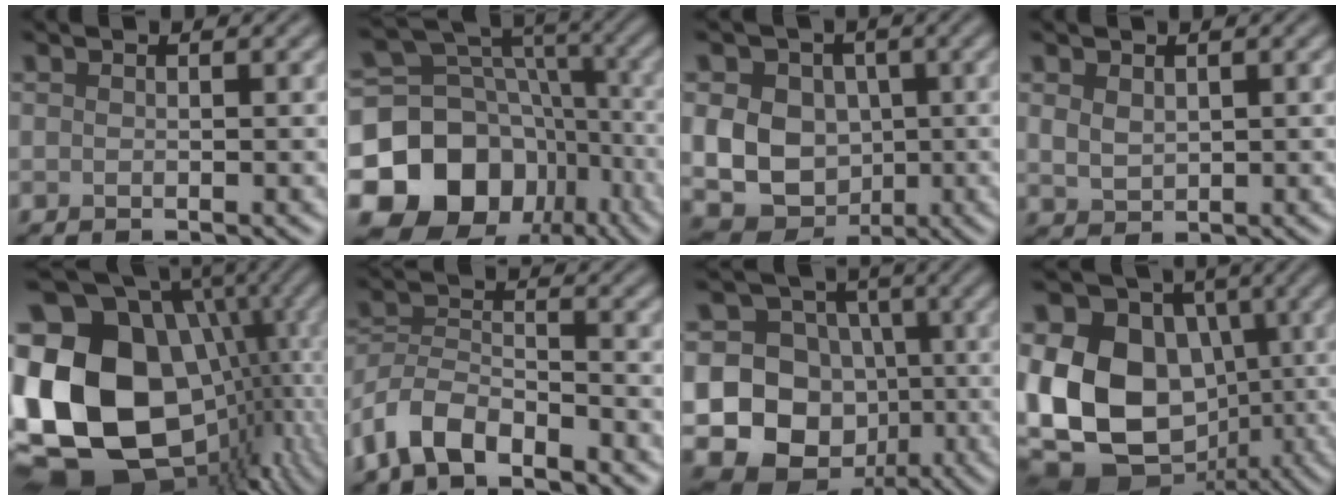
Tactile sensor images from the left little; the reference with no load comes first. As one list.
[{"total": 14.2, "force": [-6.0, 11.4, 6.2], "torque": [-0.127, 0.016, -0.112]}, {"total": 12.4, "force": [0.2, 11.0, 5.9], "torque": [-0.105, 0.012, -0.013]}, {"total": 1.9, "force": [0.7, 1.3, 1.2], "torque": [-0.027, -0.003, 0.019]}, {"total": 21.7, "force": [-1.4, 16.7, 13.9], "torque": [-0.308, -0.018, 0.000]}, {"total": 5.5, "force": [-4.3, 2.2, 2.6], "torque": [-0.045, 0.001, -0.092]}, {"total": 19.0, "force": [-4.7, 17.5, 5.7], "torque": [-0.151, -0.015, -0.098]}, {"total": 16.7, "force": [-1.4, 12.9, 10.4], "torque": [-0.202, 0.008, -0.034]}]